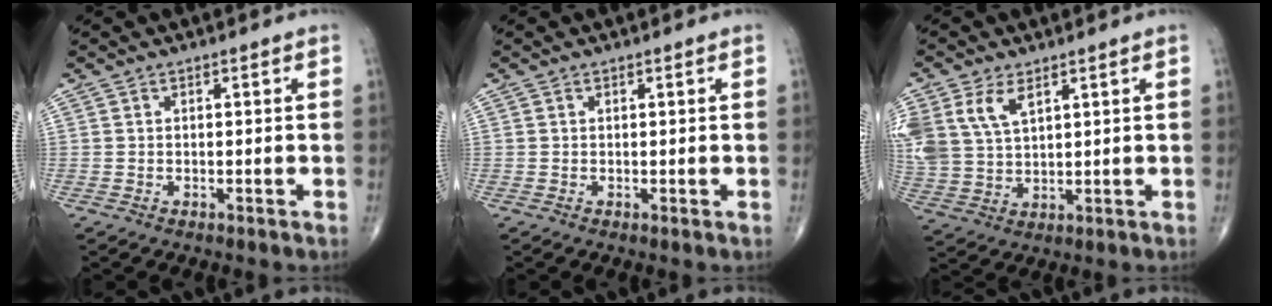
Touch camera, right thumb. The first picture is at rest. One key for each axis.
{"total": 0.0}
{"total": 10.5, "fx": 4.9, "fy": 6.1, "fz": 7.0, "tx": -0.155, "ty": -0.005, "tz": 0.109}